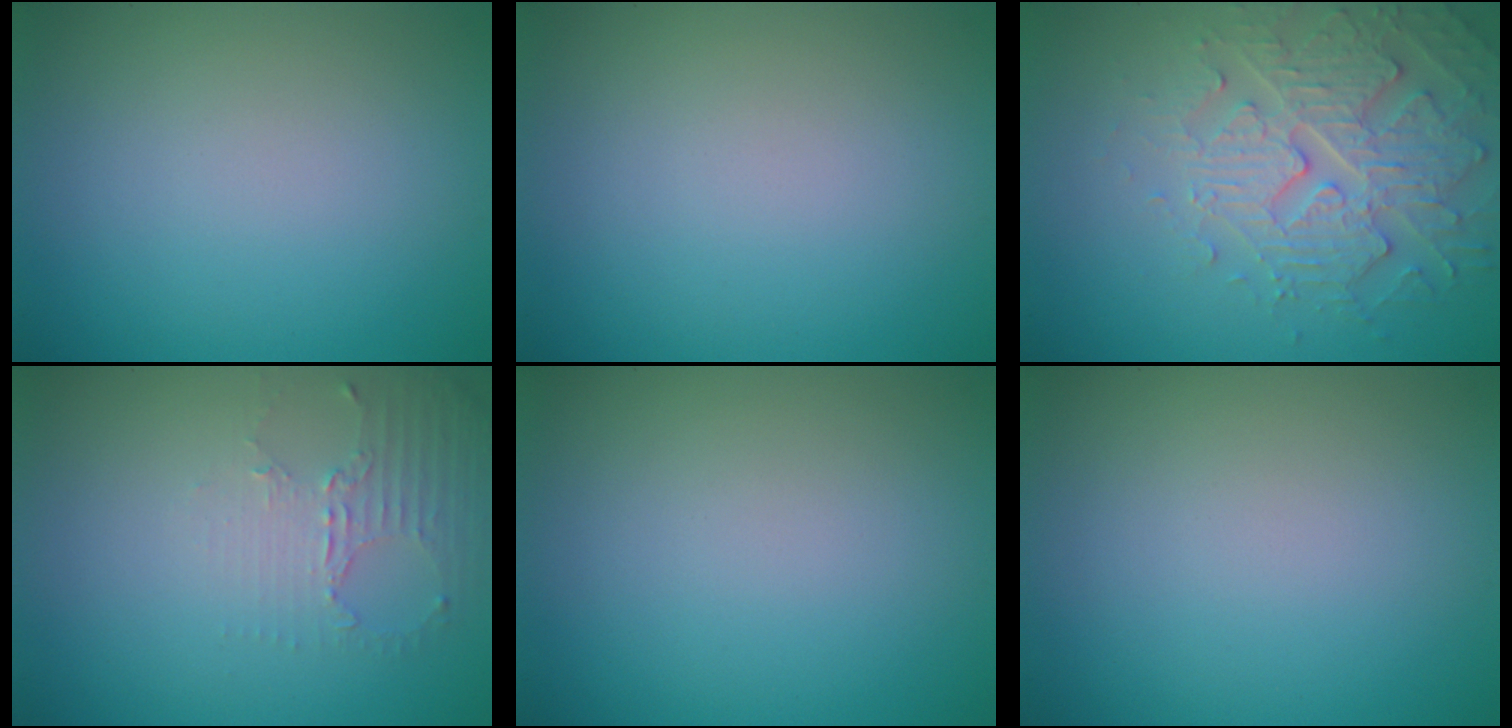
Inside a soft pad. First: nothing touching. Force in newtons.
{"total": 0.0}
{"total": 4.7, "press": 4.3, "slide": 1.9}
{"total": 2.3, "press": 1.8, "slide": 1.6}
{"total": 0.0}
{"total": 0.0}